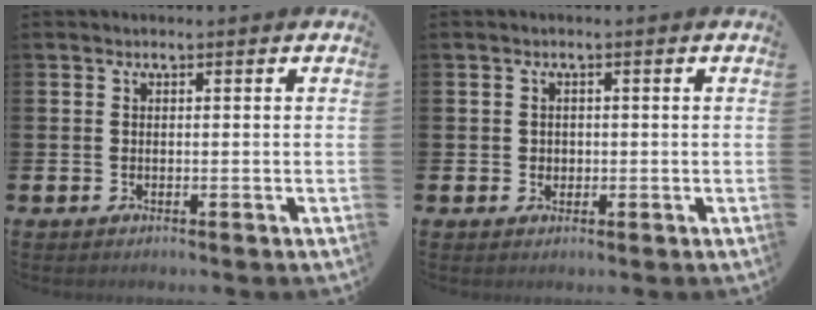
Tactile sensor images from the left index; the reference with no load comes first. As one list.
[{"total": 1.2, "force": [0.4, 1.1, 0.3], "torque": [0.009, 0.003, 0.002]}]